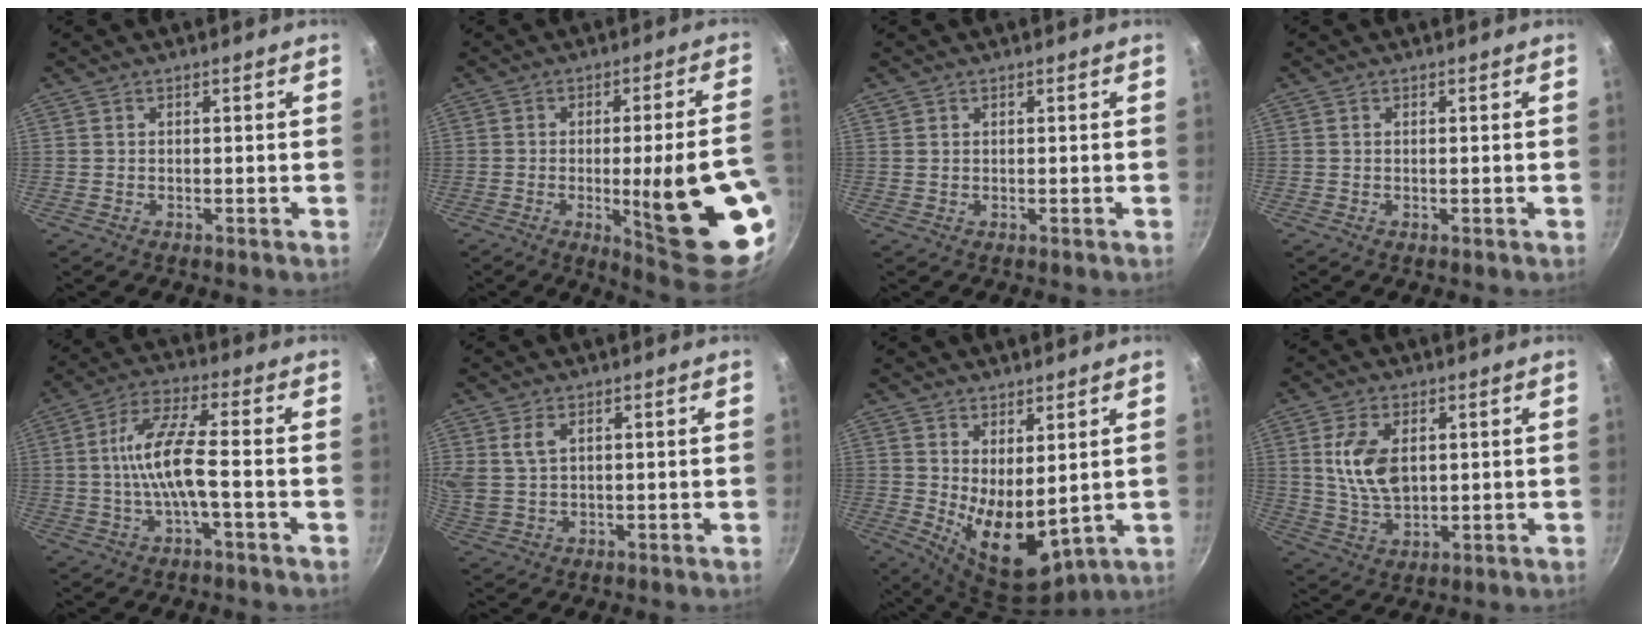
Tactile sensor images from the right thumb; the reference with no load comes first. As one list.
[{"total": 21.0, "force": [-4.4, 3.9, 20.1], "torque": [-0.250, 0.004, -0.046]}, {"total": 0.6, "force": [0.3, 0.5, 0.1], "torque": [0.004, 0.002, 0.004]}, {"total": 0.0}, {"total": 9.7, "force": [-1.7, 2.2, 9.3], "torque": [-0.185, 0.026, -0.040]}, {"total": 4.6, "force": [1.9, 2.7, 3.3], "torque": [-0.061, -0.006, 0.044]}, {"total": 10.8, "force": [2.2, 5.4, 9.1], "torque": [-0.124, -0.048, 0.055]}, {"total": 9.5, "force": [2.0, 5.5, 7.5], "torque": [-0.137, -0.015, 0.043]}]